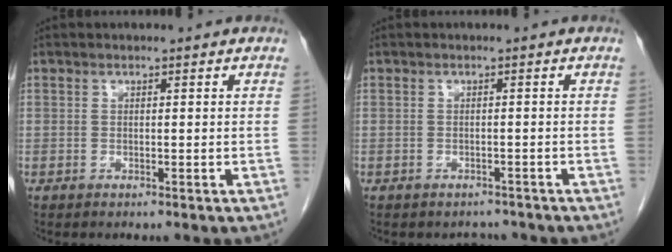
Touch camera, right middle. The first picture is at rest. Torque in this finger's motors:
{"motor_torque": [0.02, -0.01, -0.02, 0.00]}